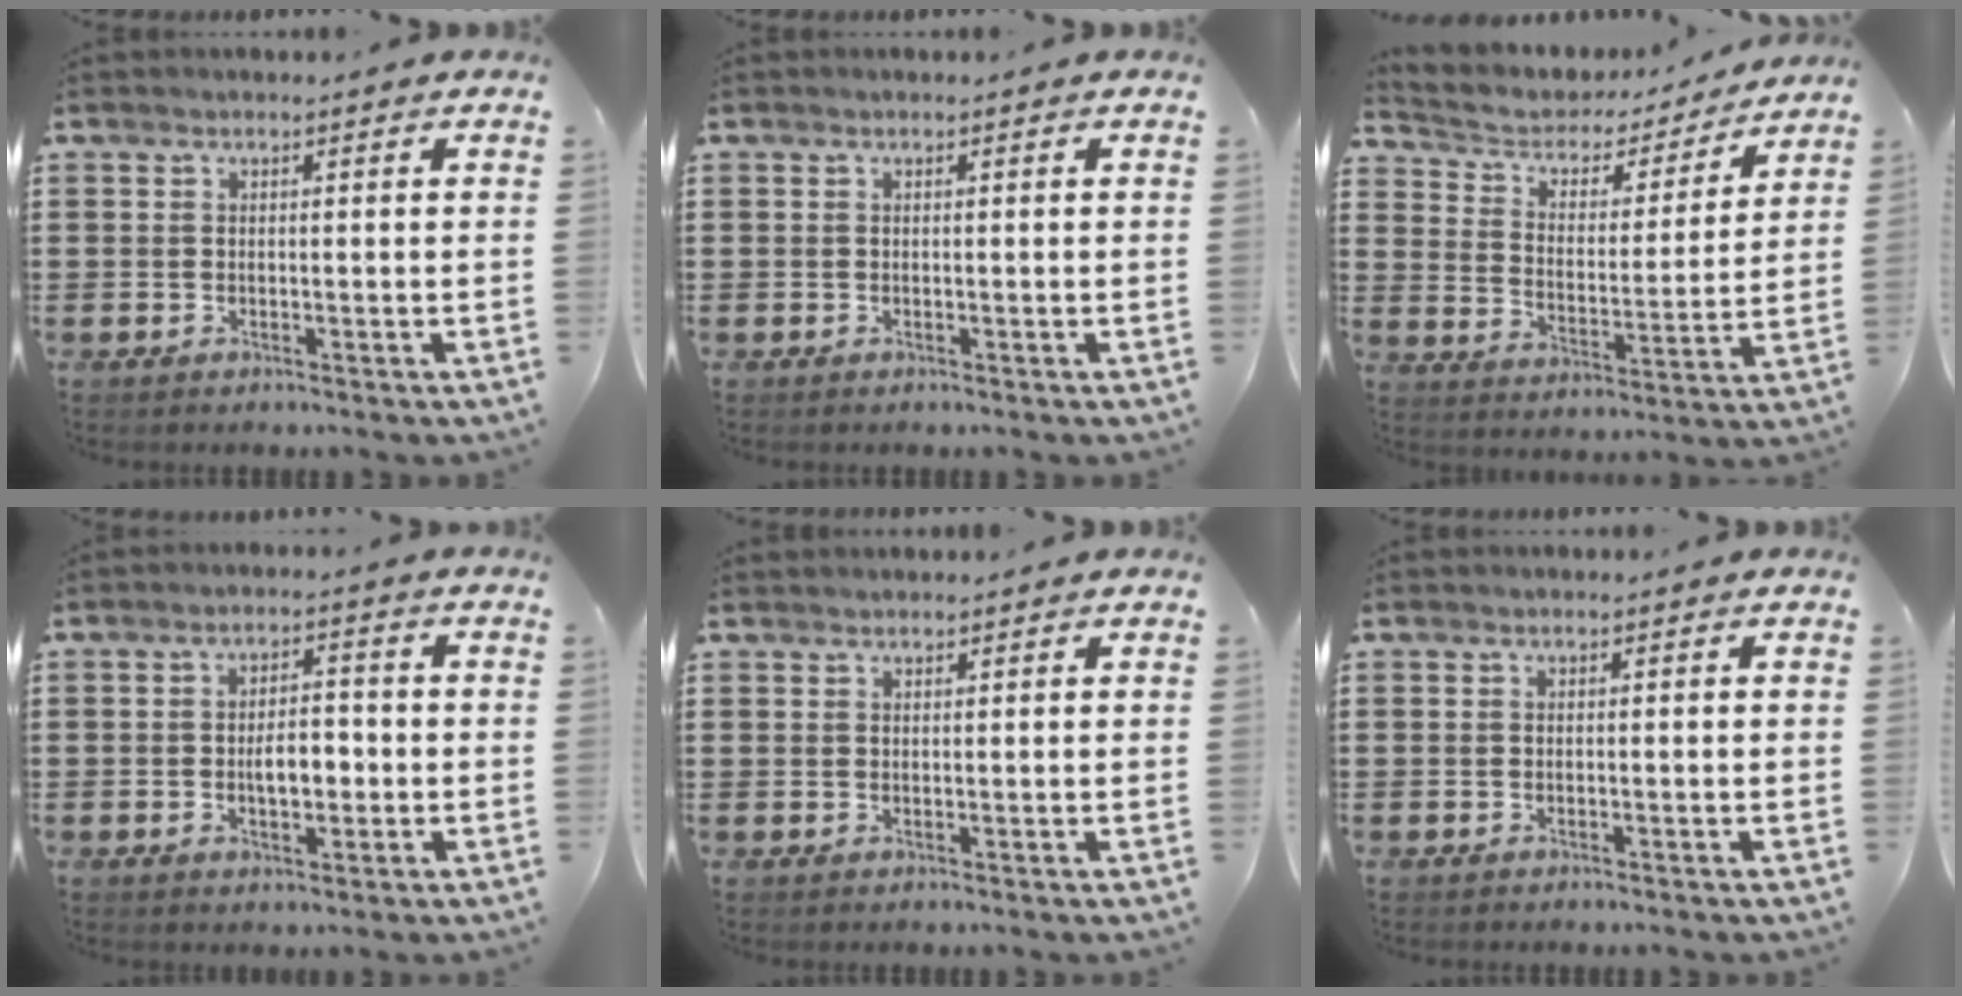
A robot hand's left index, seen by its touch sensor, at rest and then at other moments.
{"total": 0.0}
{"total": 3.7, "force": [3.0, 1.9, 0.7], "torque": [-0.039, -0.025, 0.043]}
{"total": 4.6, "force": [-0.8, 2.1, 4.0], "torque": [-0.059, -0.002, -0.022]}
{"total": 0.9, "force": [0.9, 0.0, 0.1], "torque": [-0.004, -0.001, 0.017]}
{"total": 0.0}